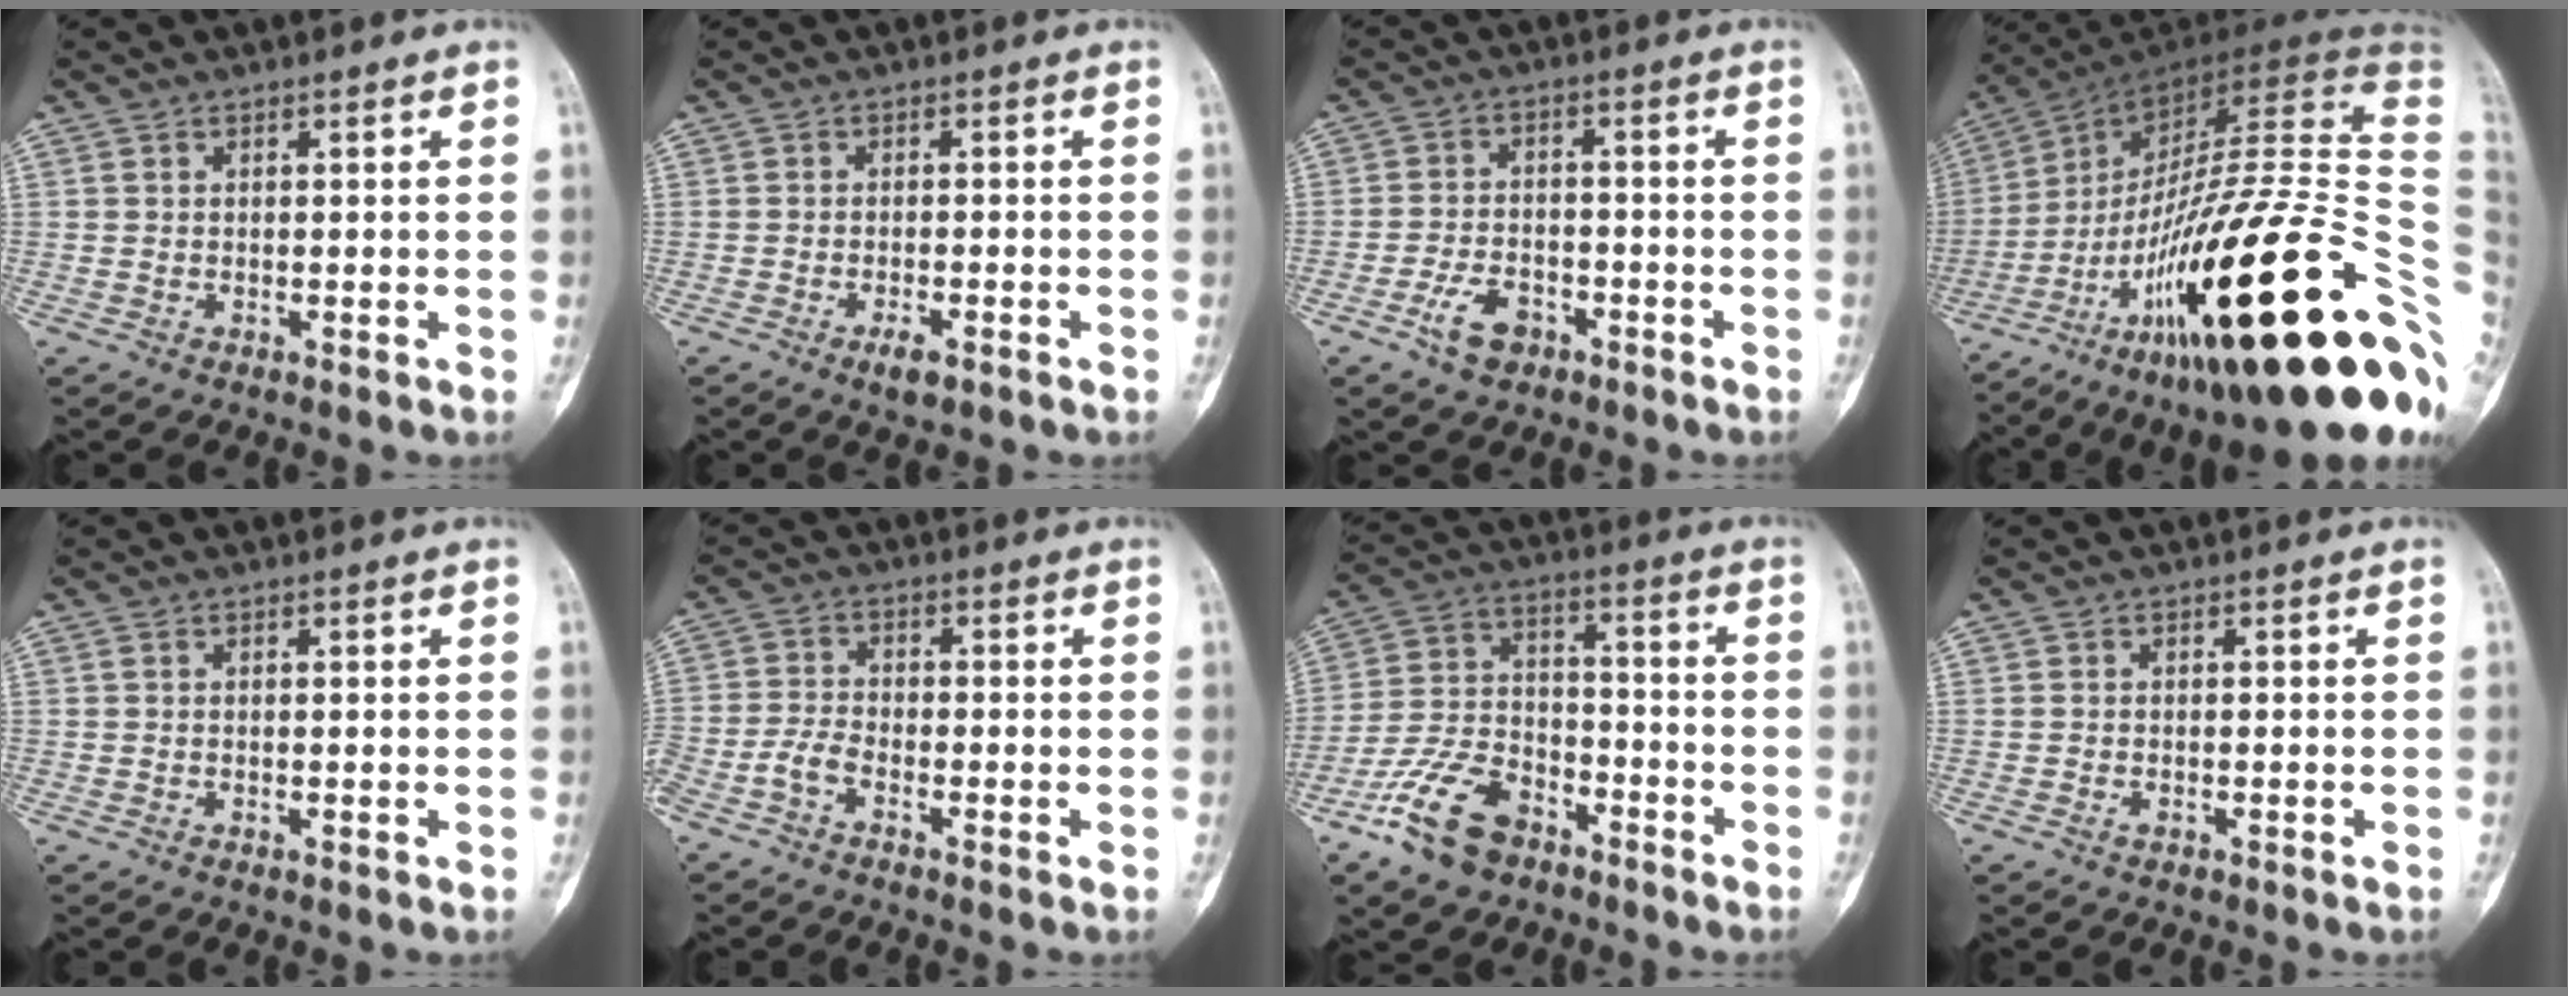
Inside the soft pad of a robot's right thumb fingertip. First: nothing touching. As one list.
[{"total": 2.7, "force": [-1.6, 0.8, 2.0], "torque": [-0.038, 0.004, -0.027]}, {"total": 6.0, "force": [-3.5, 3.5, 3.3], "torque": [-0.057, 0.023, -0.061]}, {"total": 42.2, "force": [-15.0, 10.4, 38.0], "torque": [-0.528, 0.067, -0.244]}, {"total": 0.0}, {"total": 3.9, "force": [-2.6, 1.4, 2.5], "torque": [-0.062, 0.016, -0.058]}, {"total": 13.1, "force": [-8.4, 7.3, 6.9], "torque": [-0.130, 0.056, -0.161]}, {"total": 0.7, "force": [-0.5, 0.2, 0.4], "torque": [-0.014, 0.003, -0.008]}]